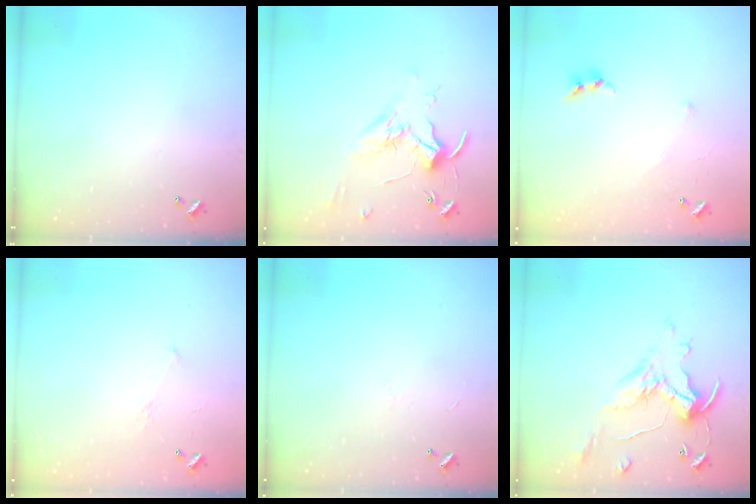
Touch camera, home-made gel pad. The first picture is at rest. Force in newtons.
{"total": 1.8, "press": 1.8, "slide": 0.4}
{"total": 6.1, "press": 6.1, "slide": 0.4}
{"total": 5.5, "press": 5.5, "slide": 0.9}
{"total": 0.7, "press": 0.3, "slide": 0.7}
{"total": 1.8, "press": 1.5, "slide": 1.1}